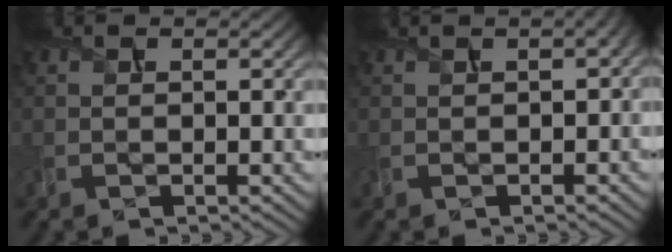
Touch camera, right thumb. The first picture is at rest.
{"total": 2.3, "force": [0.4, 0.9, 2.1], "torque": [-0.035, 0.005, 0.005]}